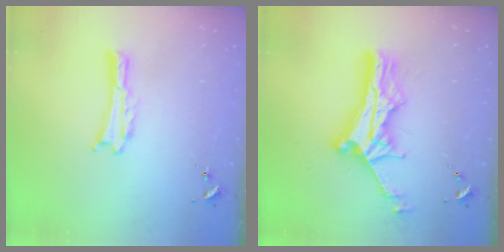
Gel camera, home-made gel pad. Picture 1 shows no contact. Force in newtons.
{"total": 12.5, "press": 12.4, "slide": 1.4}